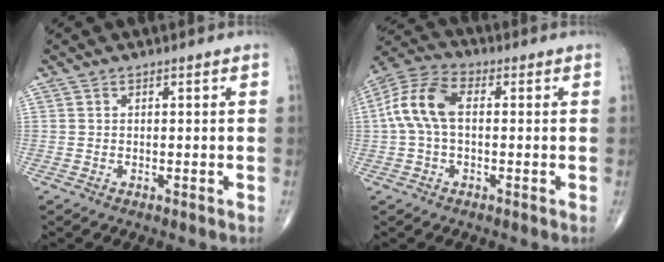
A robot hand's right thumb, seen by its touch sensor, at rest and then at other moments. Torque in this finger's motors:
{"motor_torque": [0.69, 1.55, 0.63, -0.43, 0.10]}